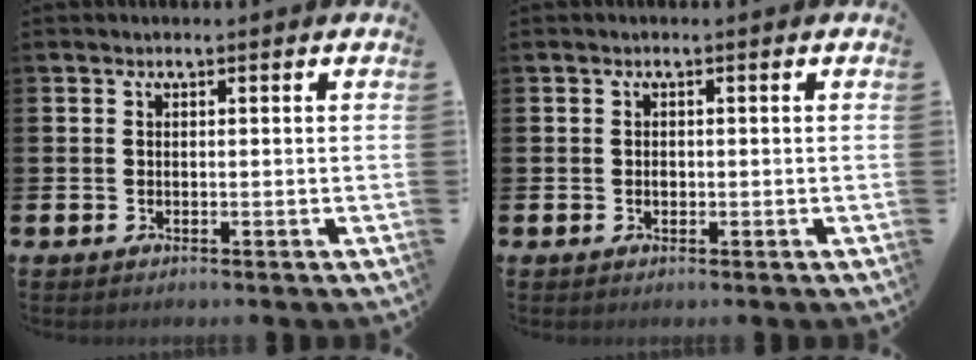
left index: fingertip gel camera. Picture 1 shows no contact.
{"total": 0.8, "force": [-0.1, 0.6, 0.4], "torque": [-0.004, 0.002, -0.004]}